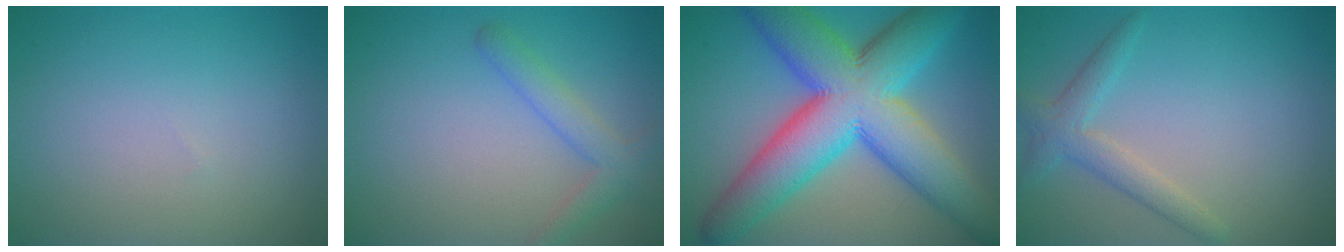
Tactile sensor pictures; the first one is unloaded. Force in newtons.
{"total": 2.3, "press": 2.3, "slide": 0.2}
{"total": 13.8, "press": 13.8, "slide": 0.2}
{"total": 2.6, "press": 2.6, "slide": 0.1}